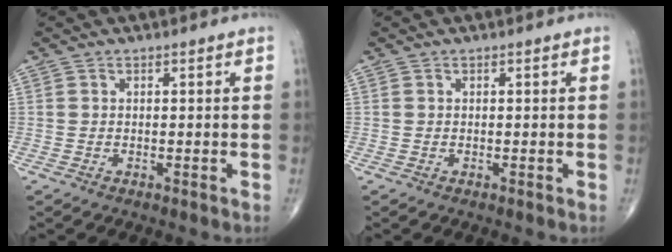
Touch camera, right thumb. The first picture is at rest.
{"total": 0.0}